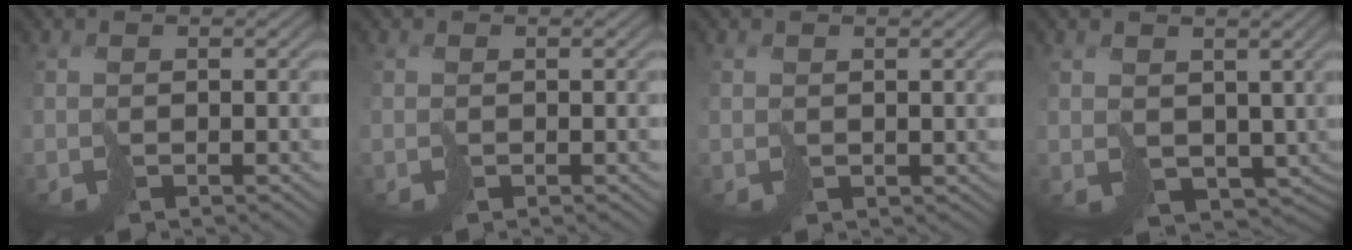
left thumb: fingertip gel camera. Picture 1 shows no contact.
{"total": 0.0}
{"total": 0.8, "force": [0.6, 0.6, 0.1], "torque": [-0.007, -0.002, 0.013]}
{"total": 7.1, "force": [0.7, 5.4, 4.6], "torque": [-0.110, -0.031, 0.021]}